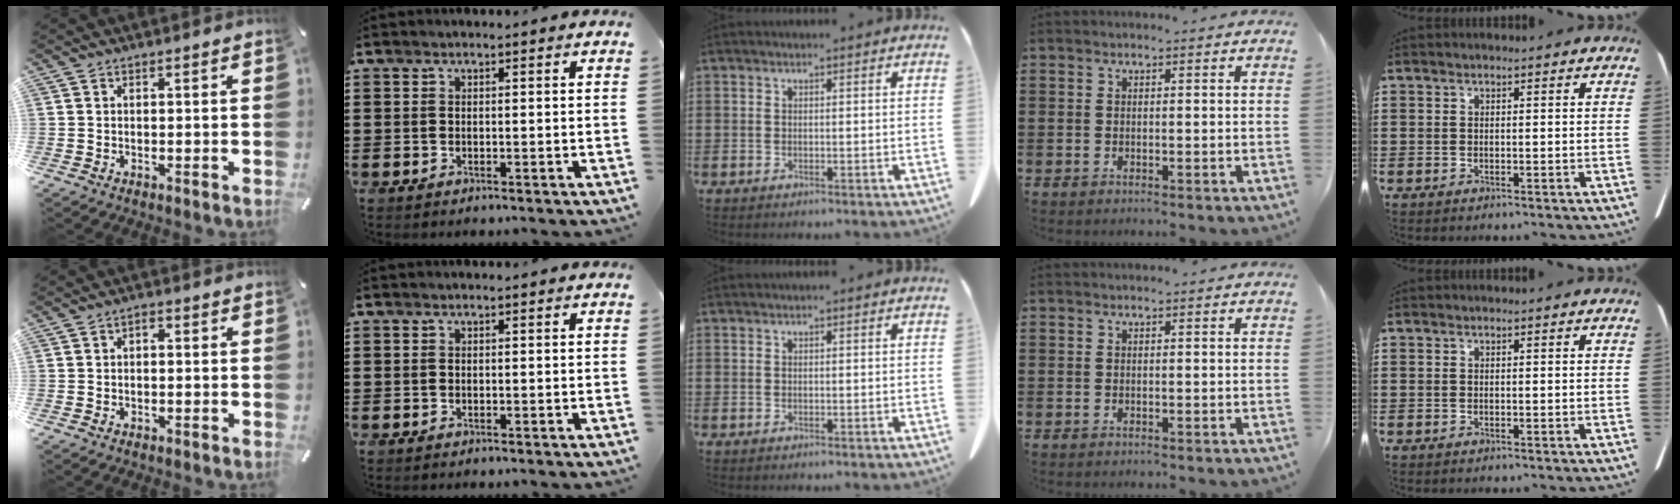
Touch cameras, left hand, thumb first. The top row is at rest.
{"thumb": {"total": 1.4, "force": [-0.6, 0.8, 1.0], "torque": [-0.019, 0.005, -0.013]}}